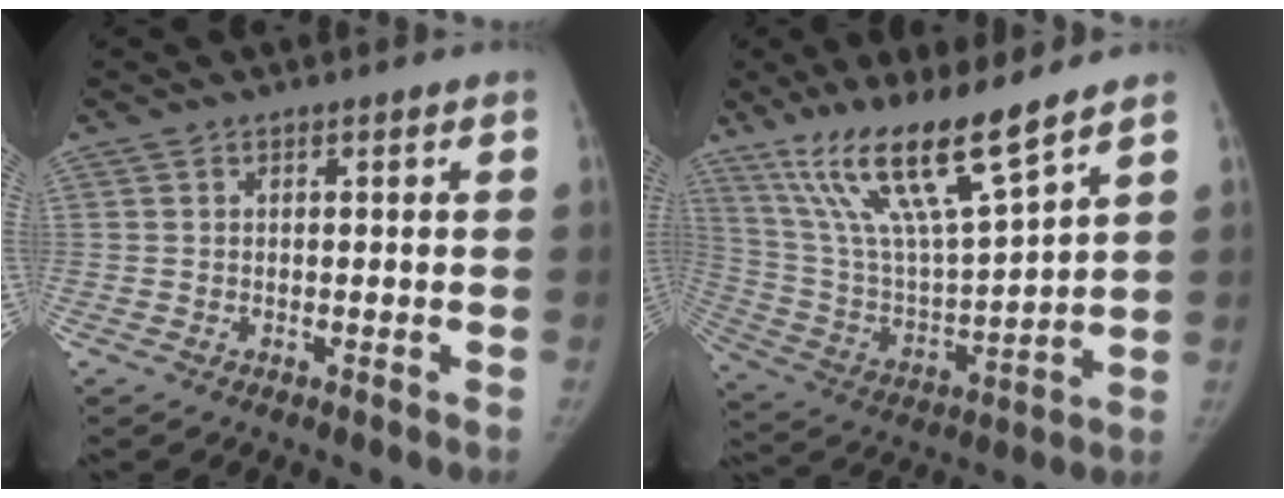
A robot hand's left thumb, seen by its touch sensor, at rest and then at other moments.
{"total": 18.0, "force": [12.6, 2.3, 12.5], "torque": [-0.221, -0.064, 0.248]}